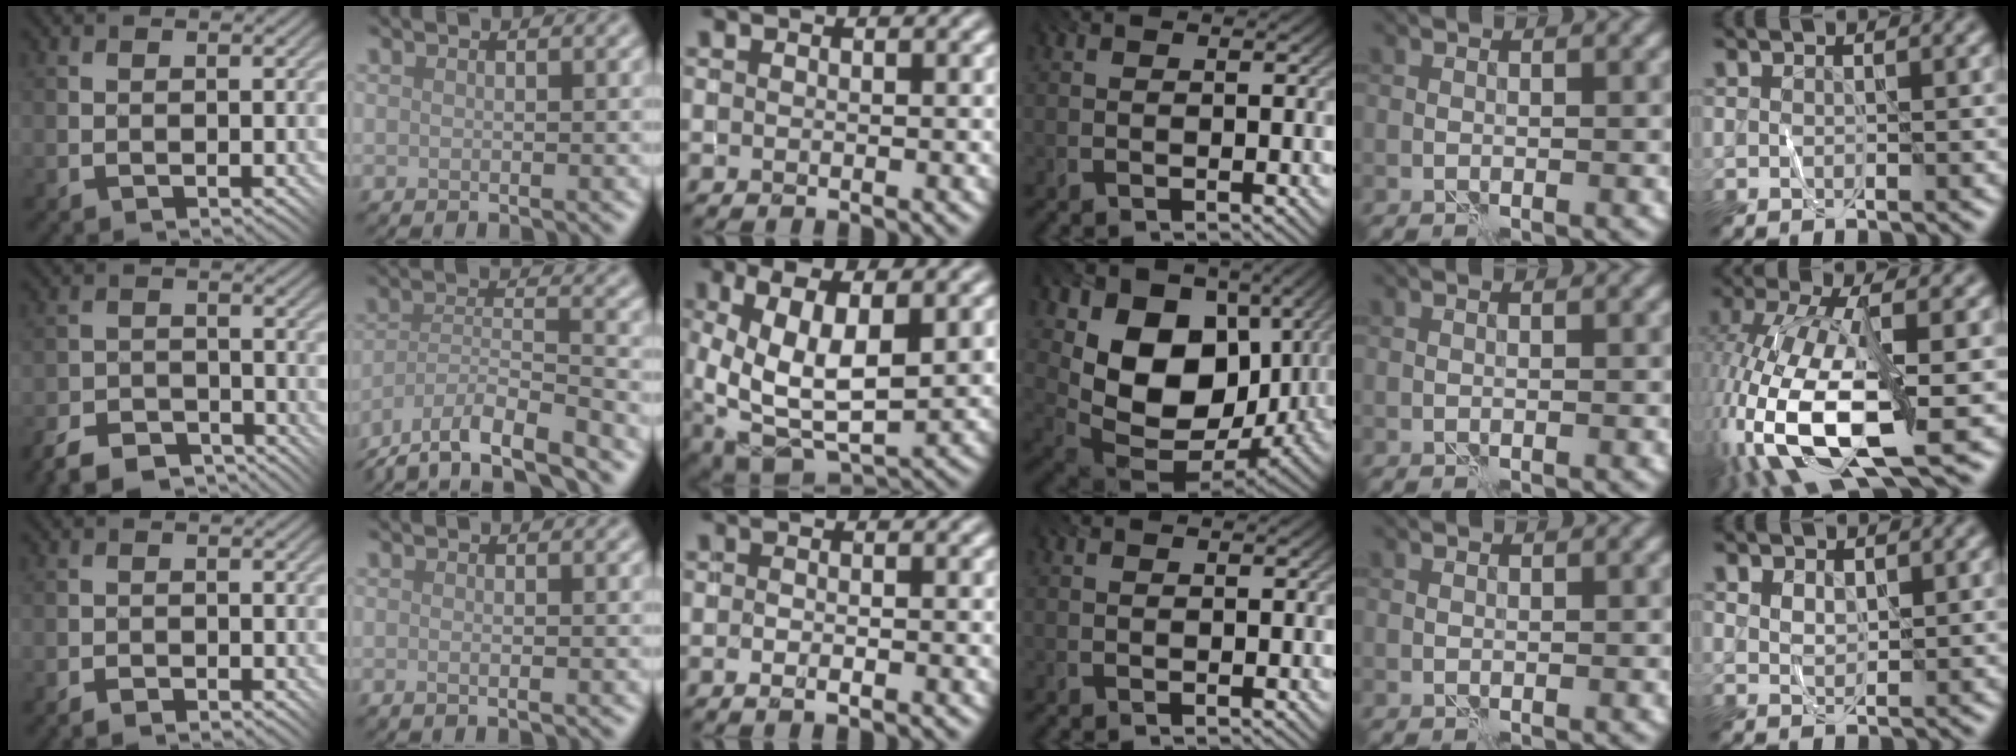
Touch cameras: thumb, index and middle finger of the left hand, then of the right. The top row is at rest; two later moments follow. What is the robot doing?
{"motion": "fold", "object": "shorts"}